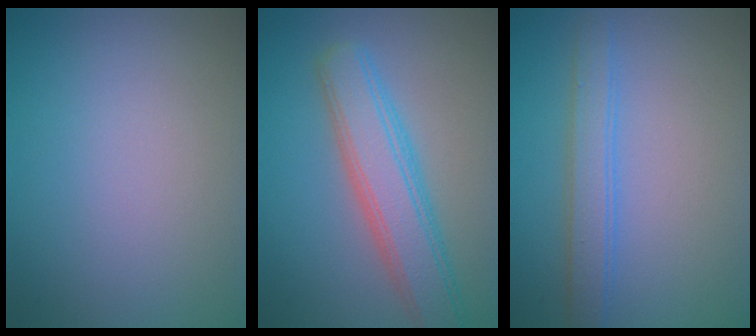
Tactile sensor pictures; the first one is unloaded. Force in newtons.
{"total": 5.5, "press": 5.5, "slide": 0.2}
{"total": 2.8, "press": 2.8, "slide": 0.0}